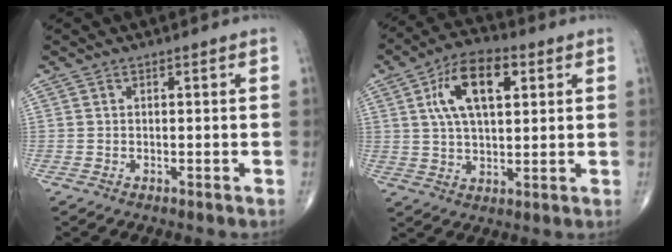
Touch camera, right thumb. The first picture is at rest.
{"total": 13.1, "force": [4.2, 6.6, 10.5], "torque": [-0.178, 0.005, 0.071]}